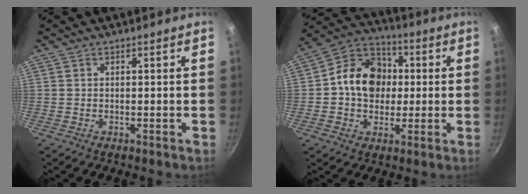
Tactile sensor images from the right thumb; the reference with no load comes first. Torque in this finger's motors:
{"motor_torque": [0.13, 0.13, 0.03, -0.03, 0.16]}